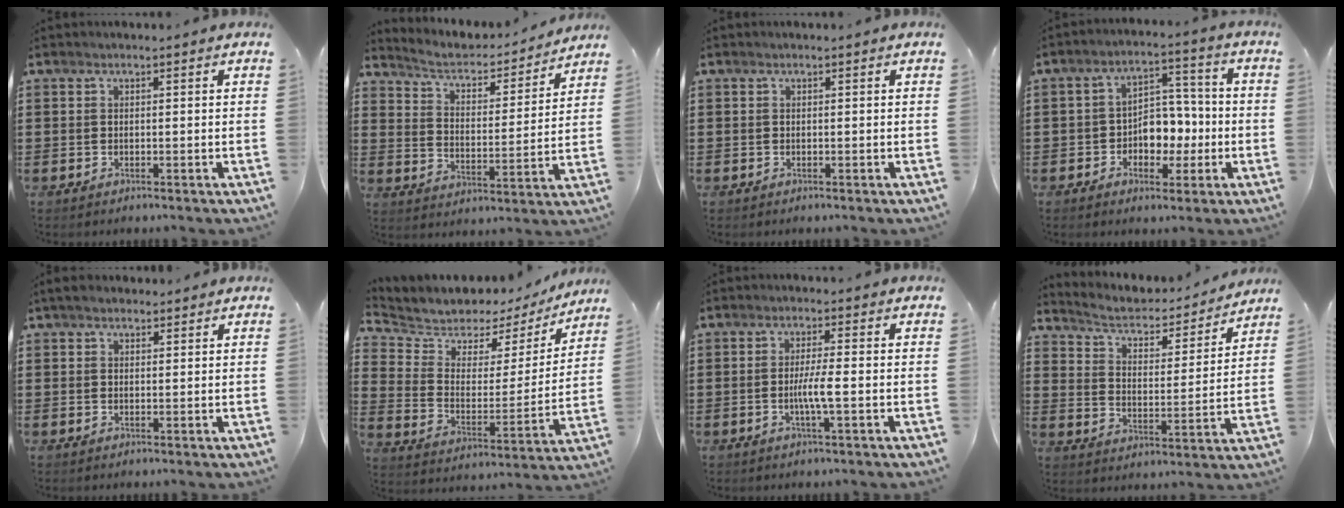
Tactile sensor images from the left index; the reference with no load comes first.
{"total": 3.8, "force": [3.4, 1.0, 1.4], "torque": [-0.049, -0.031, 0.049]}
{"total": 0.0}
{"total": 5.9, "force": [-1.3, 4.6, 3.4], "torque": [-0.057, 0.006, -0.029]}
{"total": 1.9, "force": [1.6, 0.9, 0.7], "torque": [-0.018, 0.007, 0.031]}
{"total": 4.9, "force": [4.3, 2.2, -0.1], "torque": [-0.039, -0.037, 0.070]}
{"total": 4.0, "force": [-0.9, 0.0, 3.9], "torque": [-0.074, -0.008, -0.019]}
{"total": 3.8, "force": [3.4, 1.2, 1.2], "torque": [-0.045, -0.030, 0.049]}